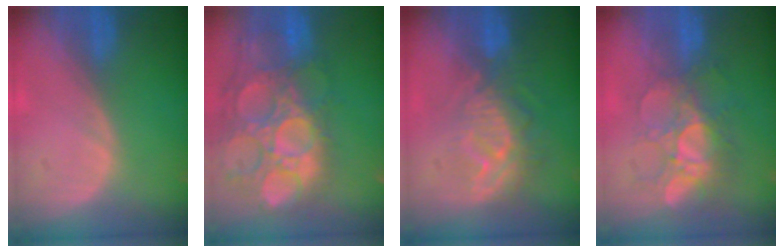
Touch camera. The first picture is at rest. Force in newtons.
{"total": 15.6, "press": 12.8, "slide": 8.9}
{"total": 9.5, "press": 8.3, "slide": 4.7}
{"total": 9.2, "press": 8.2, "slide": 4.3}